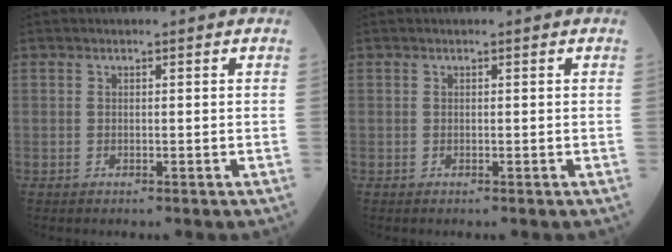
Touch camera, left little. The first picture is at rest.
{"total": 0.0}